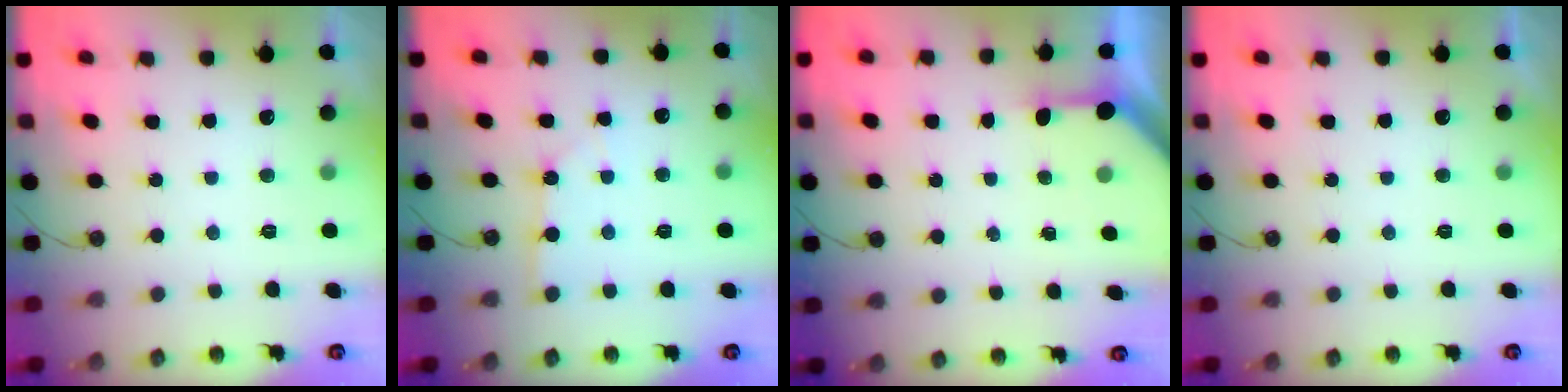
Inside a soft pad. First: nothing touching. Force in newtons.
{"total": 2.0, "press": 2.0, "slide": 0.1}
{"total": 2.9, "press": 2.9, "slide": 0.3}
{"total": 0.6, "press": 0.5, "slide": 0.2}